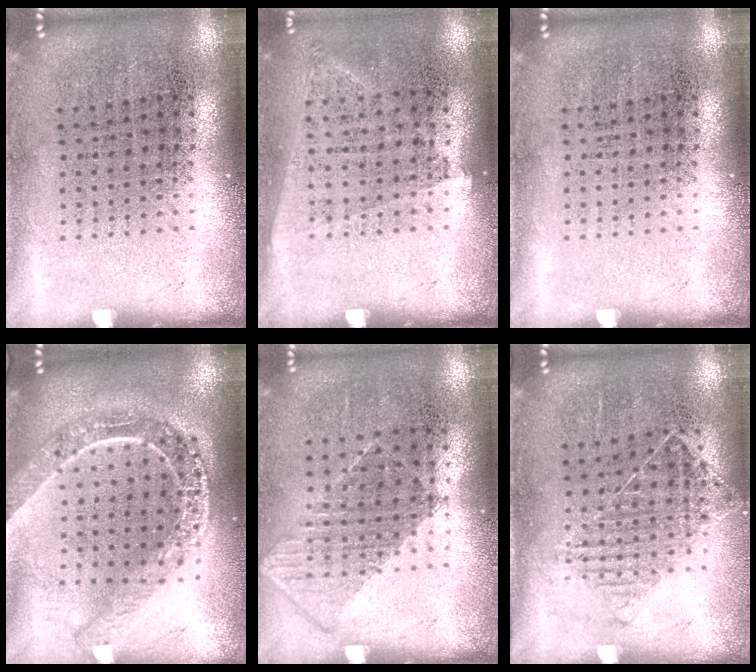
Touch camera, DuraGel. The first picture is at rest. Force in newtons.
{"total": 1.0, "press": 0.9, "slide": 0.4}
{"total": 0.0}
{"total": 2.2, "press": 1.8, "slide": 1.2}
{"total": 0.8, "press": 0.7, "slide": 0.4}
{"total": 0.9, "press": 0.9, "slide": 0.2}